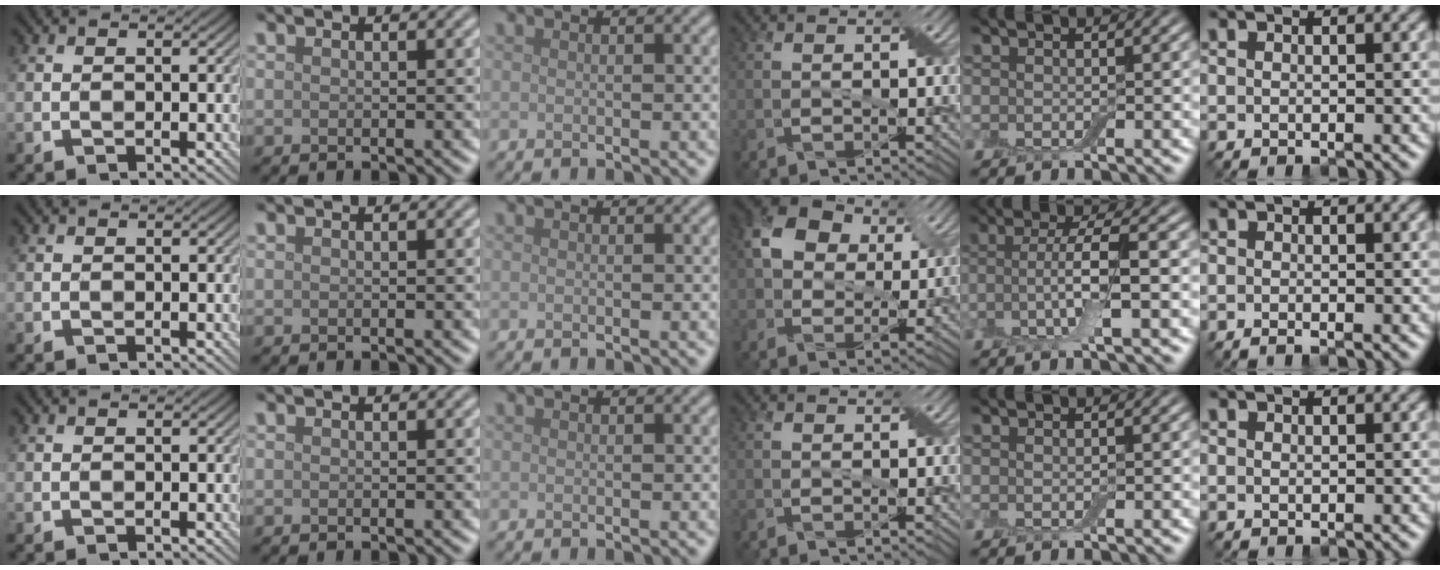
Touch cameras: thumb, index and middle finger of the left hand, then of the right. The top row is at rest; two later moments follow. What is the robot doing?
{"motion": "wipe", "object": "dish"}